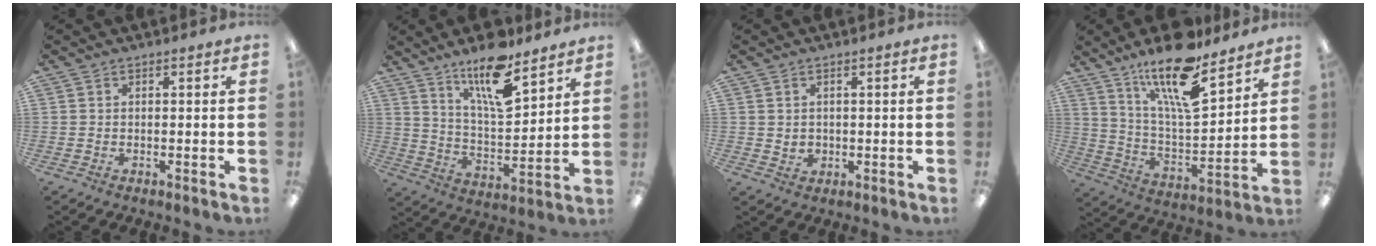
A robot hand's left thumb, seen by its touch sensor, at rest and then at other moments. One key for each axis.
{"total": 15.8, "fx": 11.3, "fy": 4.8, "fz": 9.9, "tx": -0.161, "ty": -0.065, "tz": 0.187}
{"total": 1.7, "fx": 0.9, "fy": 1.4, "fz": 0.4, "tx": -0.009, "ty": -0.001, "tz": 0.017}
{"total": 19.4, "fx": 13.8, "fy": 5.5, "fz": 12.3, "tx": -0.217, "ty": -0.081, "tz": 0.232}